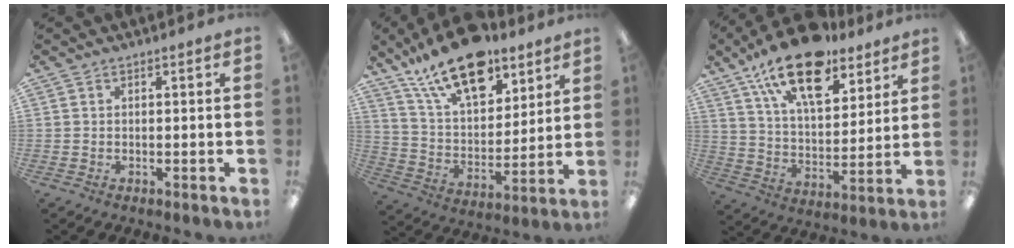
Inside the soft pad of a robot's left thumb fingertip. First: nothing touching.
{"total": 19.6, "force": [14.0, 8.7, 10.7], "torque": [-0.186, -0.073, 0.245]}
{"total": 20.3, "force": [13.9, 9.0, 11.7], "torque": [-0.194, -0.071, 0.243]}